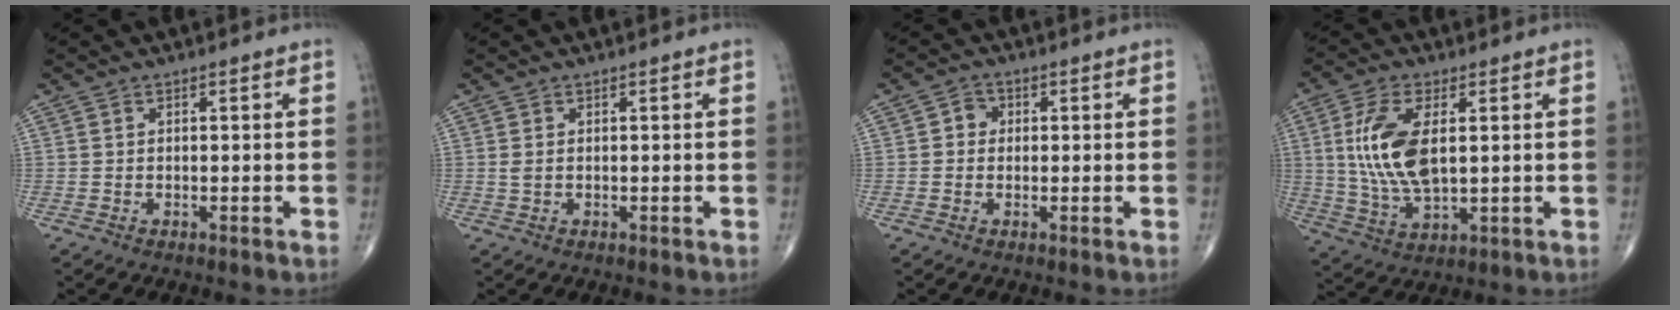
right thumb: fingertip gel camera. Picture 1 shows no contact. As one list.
[{"total": 0.9, "force": [0.1, 0.5, 0.7], "torque": [-0.019, 0.006, 0.007]}, {"total": 2.4, "force": [0.2, 2.2, 1.0], "torque": [0.001, 0.006, -0.004]}, {"total": 12.6, "force": [2.2, 5.9, 11.0], "torque": [-0.230, -0.011, 0.049]}]